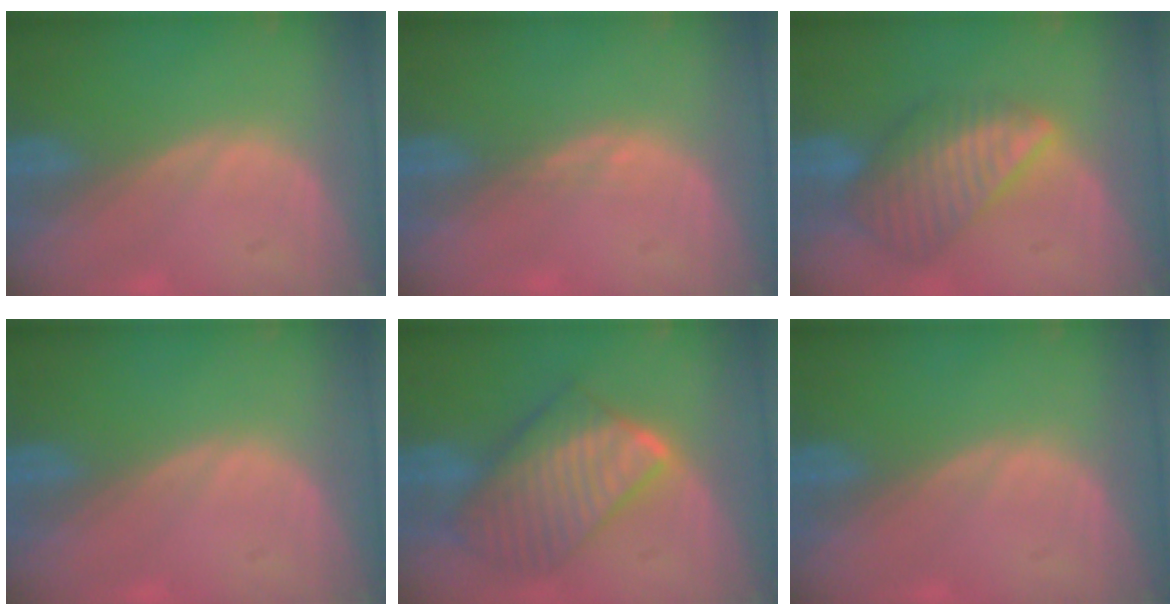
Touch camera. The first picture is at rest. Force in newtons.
{"total": 1.0, "press": 0.8, "slide": 0.7}
{"total": 8.3, "press": 7.5, "slide": 3.6}
{"total": 0.0}
{"total": 10.1, "press": 10.1, "slide": 0.8}
{"total": 0.0}